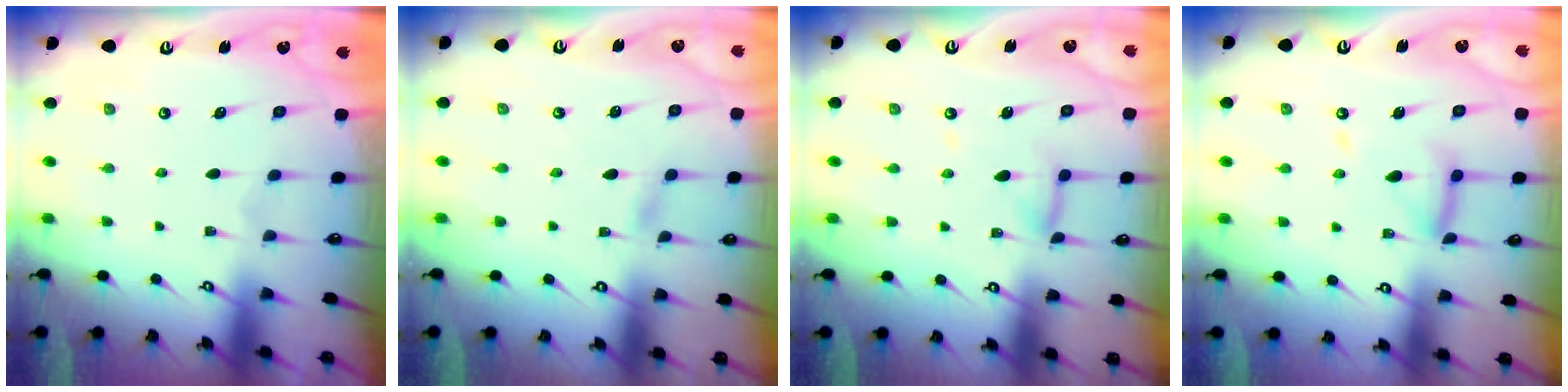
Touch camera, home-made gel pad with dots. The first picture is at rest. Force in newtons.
{"total": 1.4, "press": 1.4, "slide": 0.2}
{"total": 7.0, "press": 7.0, "slide": 0.5}
{"total": 10.9, "press": 10.9, "slide": 0.9}